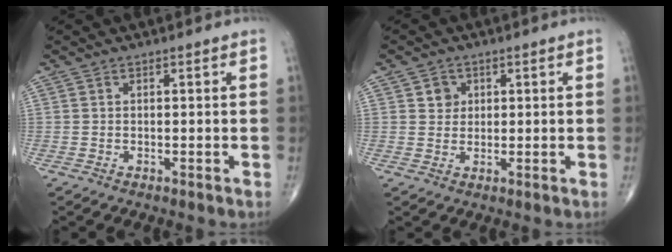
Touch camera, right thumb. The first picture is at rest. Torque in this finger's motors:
{"motor_torque": [-0.65, 0.59, 0.28, 0.03, 0.02]}